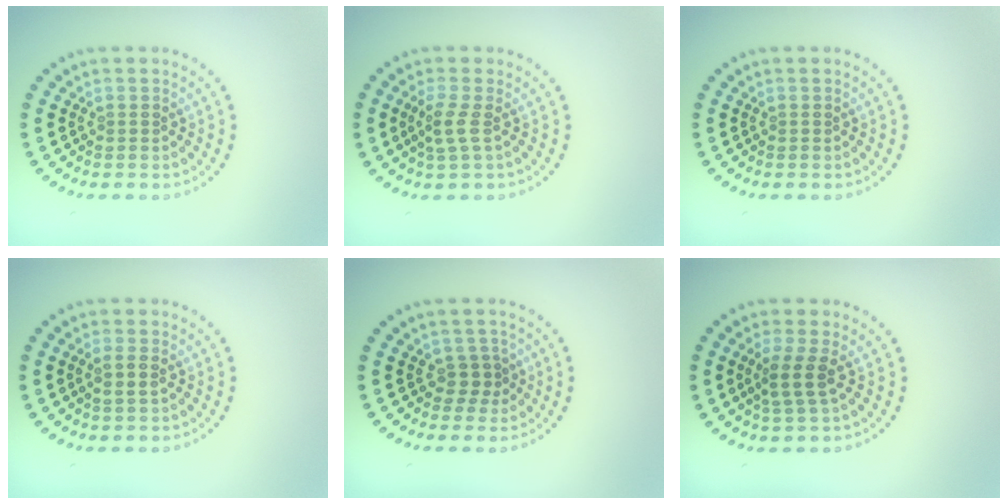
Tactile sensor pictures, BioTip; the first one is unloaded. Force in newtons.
{"total": 1.8, "press": 1.4, "slide": 1.1}
{"total": 0.0}
{"total": 1.2, "press": 1.1, "slide": 0.5}
{"total": 1.8, "press": 1.4, "slide": 1.1}
{"total": 2.6, "press": 2.0, "slide": 1.6}